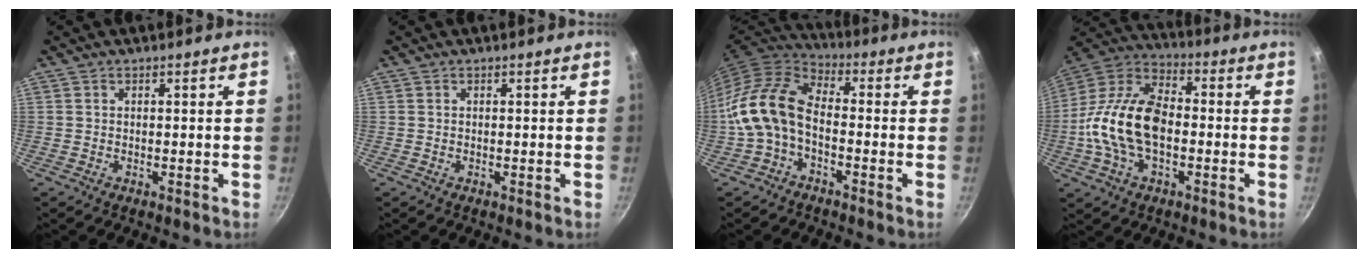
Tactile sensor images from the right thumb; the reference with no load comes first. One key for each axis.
{"total": 0.0}
{"total": 12.2, "fx": -2.8, "fy": 7.5, "fz": 9.2, "tx": -0.171, "ty": 0.042, "tz": -0.070}
{"total": 17.9, "fx": -2.3, "fy": 10.5, "fz": 14.4, "tx": -0.254, "ty": 0.038, "tz": -0.059}